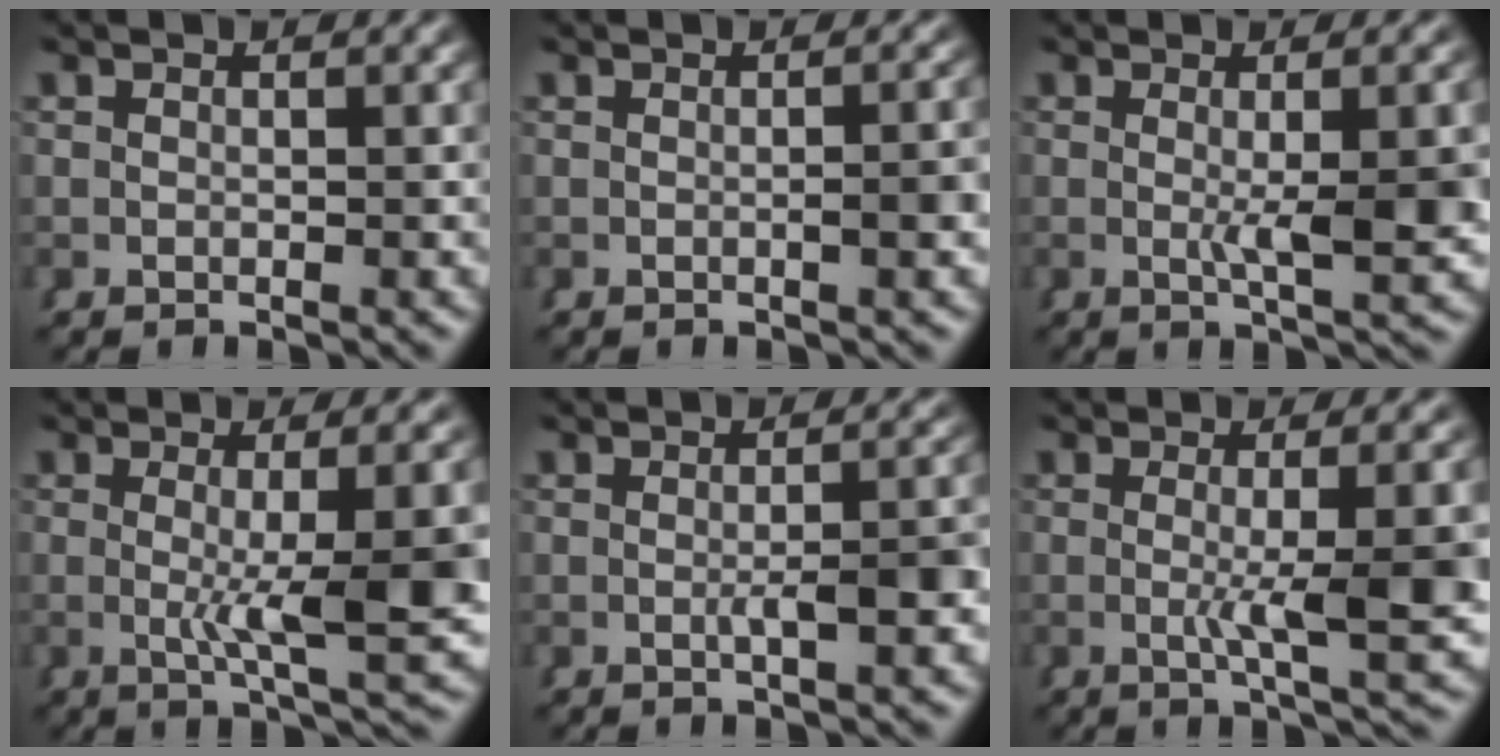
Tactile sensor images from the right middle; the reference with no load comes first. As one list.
[{"total": 1.6, "force": [-0.5, 0.1, 1.5], "torque": [-0.024, 0.005, -0.009]}, {"total": 4.7, "force": [-0.4, 0.3, 4.7], "torque": [-0.069, -0.010, 0.002]}, {"total": 7.4, "force": [-0.3, 1.0, 7.4], "torque": [-0.104, -0.008, 0.002]}, {"total": 3.1, "force": [-1.1, 0.3, 2.9], "torque": [-0.046, -0.001, -0.016]}, {"total": 6.1, "force": [-0.7, 0.5, 6.1], "torque": [-0.089, -0.010, -0.005]}]